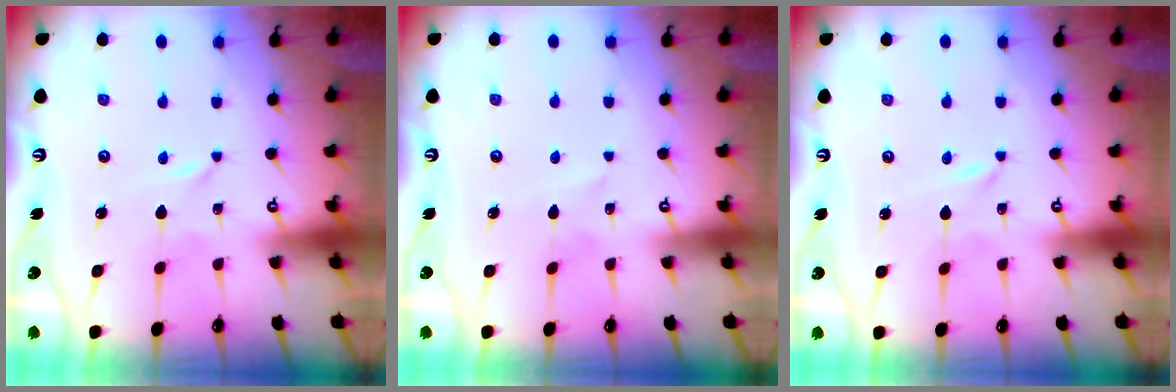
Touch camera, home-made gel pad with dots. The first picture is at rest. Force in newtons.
{"total": 2.7, "press": 2.7, "slide": 0.2}
{"total": 0.0}